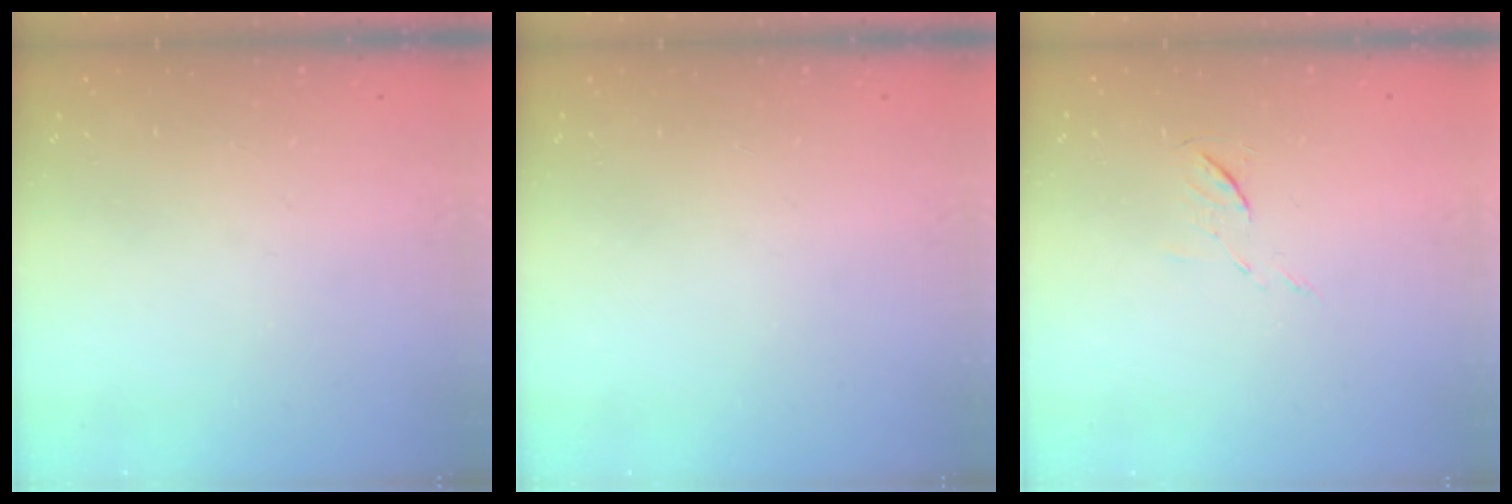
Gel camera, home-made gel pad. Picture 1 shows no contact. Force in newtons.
{"total": 0.0}
{"total": 5.3, "press": 5.3, "slide": 0.5}